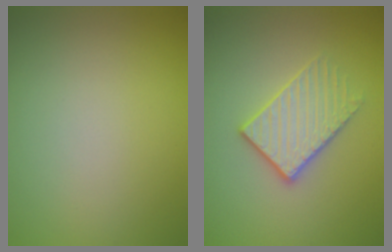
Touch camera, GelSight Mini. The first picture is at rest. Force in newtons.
{"total": 3.2, "press": 3.0, "slide": 1.2}